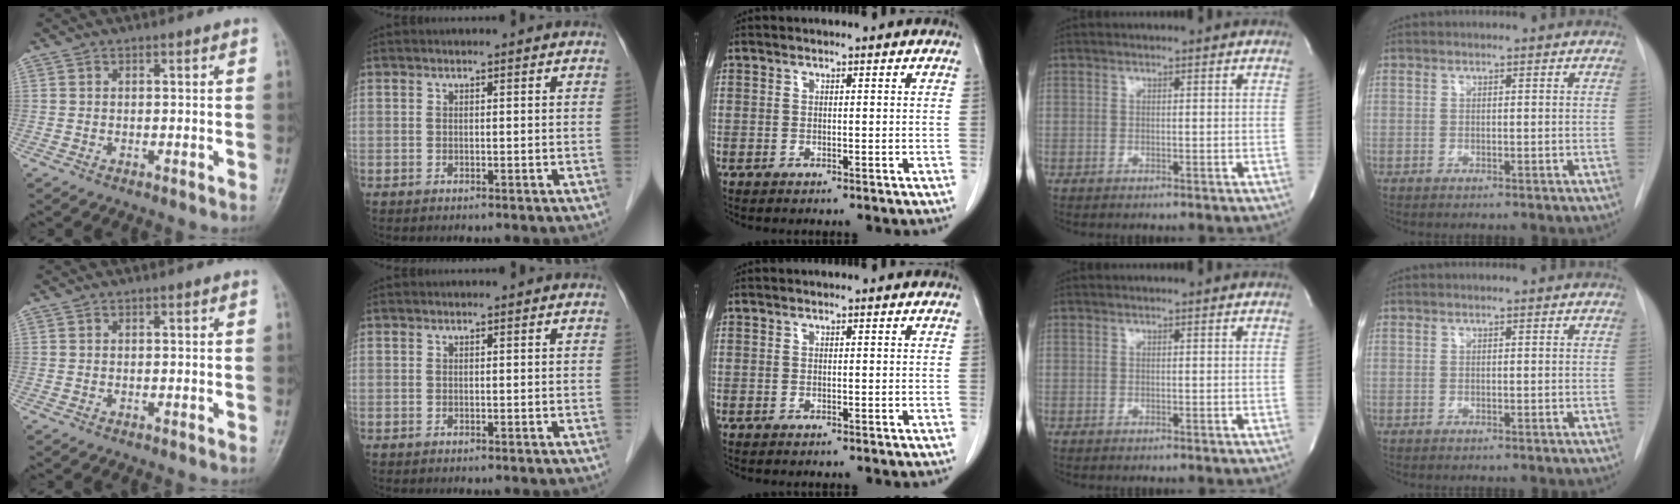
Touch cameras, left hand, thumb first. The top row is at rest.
{}